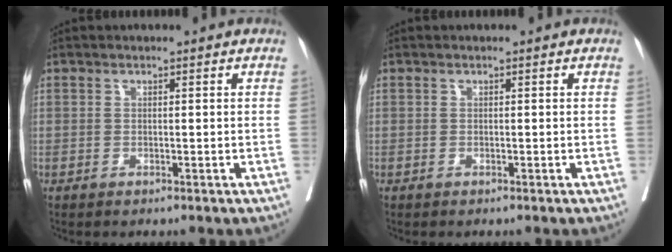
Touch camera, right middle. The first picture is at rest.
{"total": 0.0}